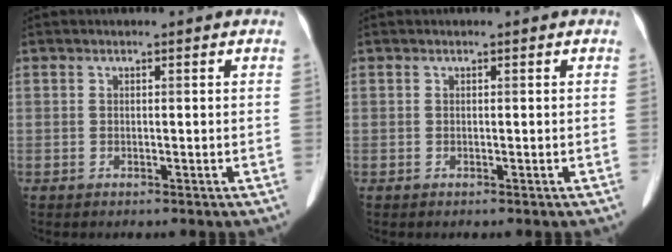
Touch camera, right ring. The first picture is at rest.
{"total": 0.0}